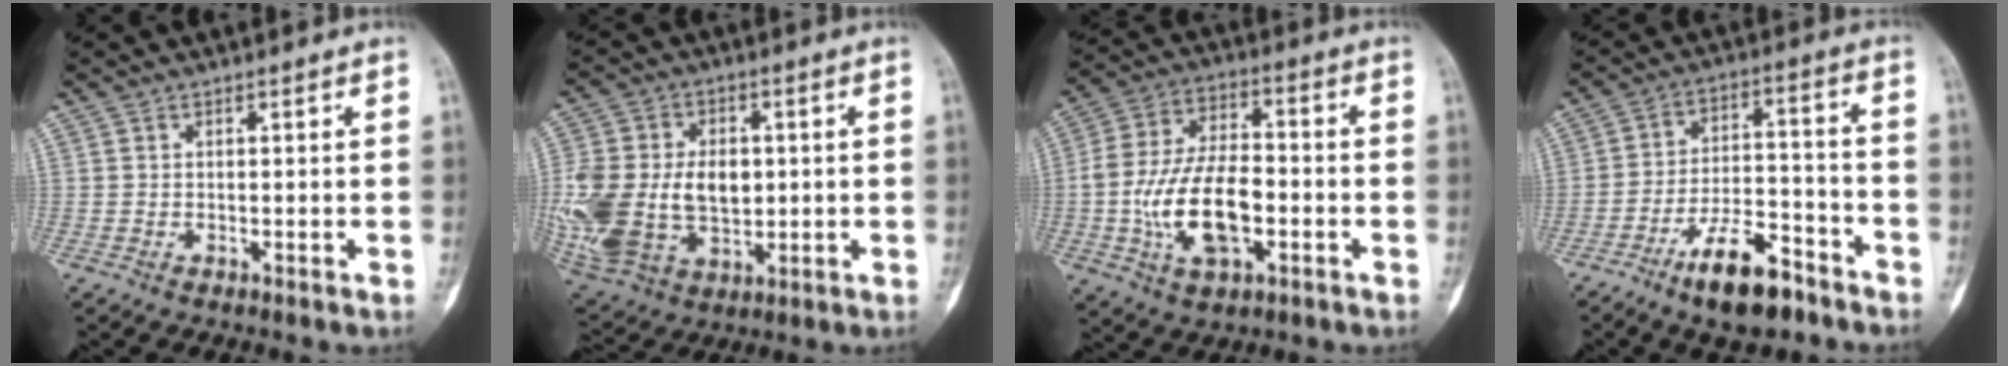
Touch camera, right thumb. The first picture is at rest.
{"total": 24.2, "force": [-0.4, 16.8, 17.4], "torque": [-0.387, 0.001, 0.013]}
{"total": 16.3, "force": [-3.6, 8.7, 13.3], "torque": [-0.251, 0.028, -0.062]}
{"total": 12.5, "force": [-8.3, 4.8, 8.1], "torque": [-0.123, 0.062, -0.142]}